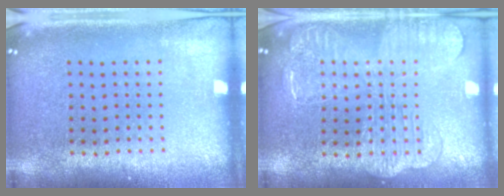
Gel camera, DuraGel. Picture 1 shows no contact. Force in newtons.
{"total": 2.3, "press": 2.2, "slide": 0.4}